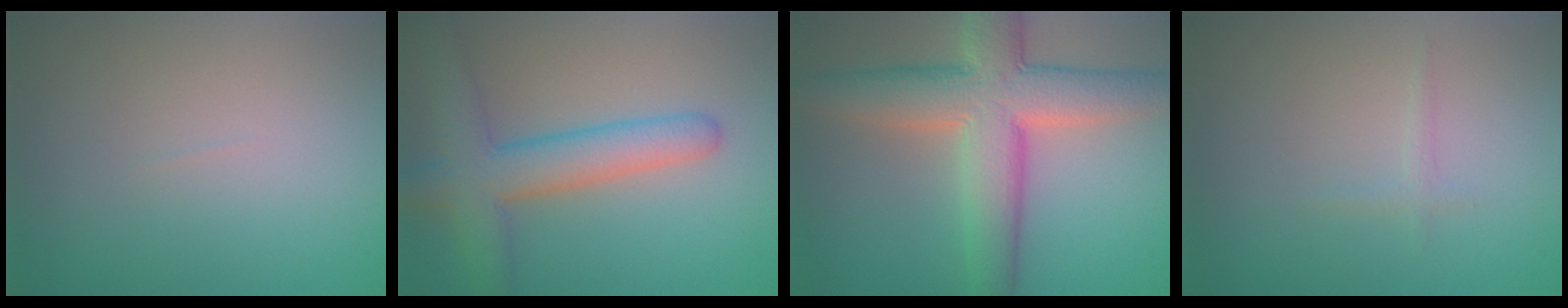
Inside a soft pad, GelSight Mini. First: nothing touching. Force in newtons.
{"total": 5.7, "press": 5.7, "slide": 0.2}
{"total": 8.4, "press": 8.4, "slide": 0.5}
{"total": 0.6, "press": 0.6, "slide": 0.0}